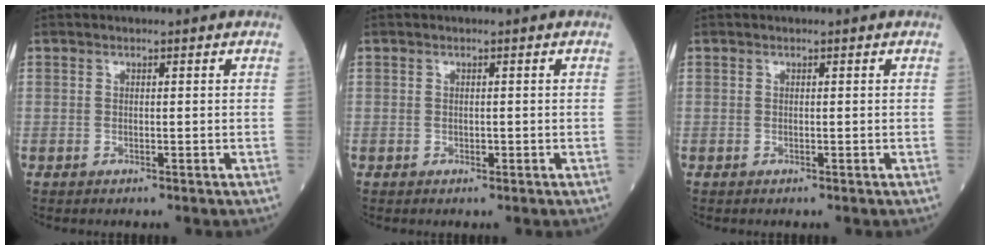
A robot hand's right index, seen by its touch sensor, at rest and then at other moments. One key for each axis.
{"total": 0.8, "fx": -0.2, "fy": 0.5, "fz": 0.6, "tx": -0.013, "ty": 0.000, "tz": -0.001}
{"total": 0.0}